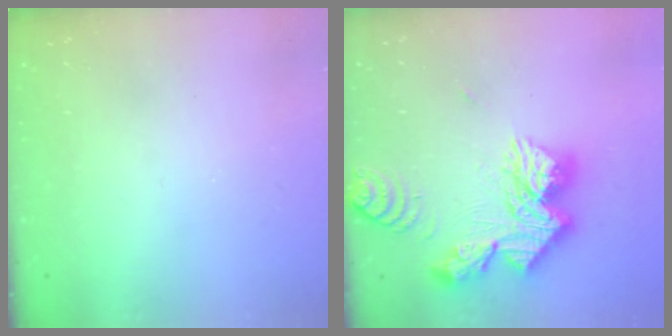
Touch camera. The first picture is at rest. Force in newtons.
{"total": 19.9, "press": 19.8, "slide": 1.7}